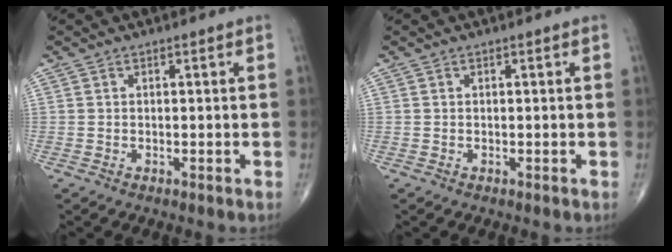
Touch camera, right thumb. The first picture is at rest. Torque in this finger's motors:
{"motor_torque": [0.04, 0.04, -0.05, -0.04, 0.00]}